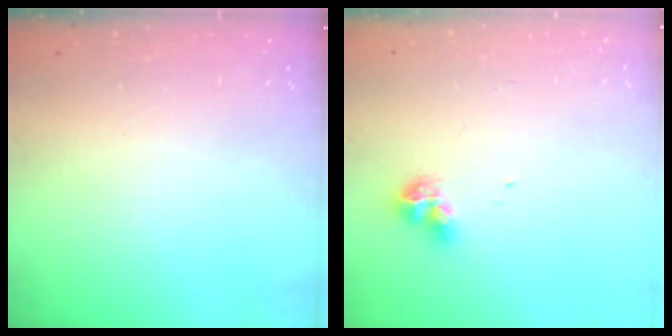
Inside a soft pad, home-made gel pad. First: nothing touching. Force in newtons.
{"total": 7.8, "press": 7.7, "slide": 1.1}